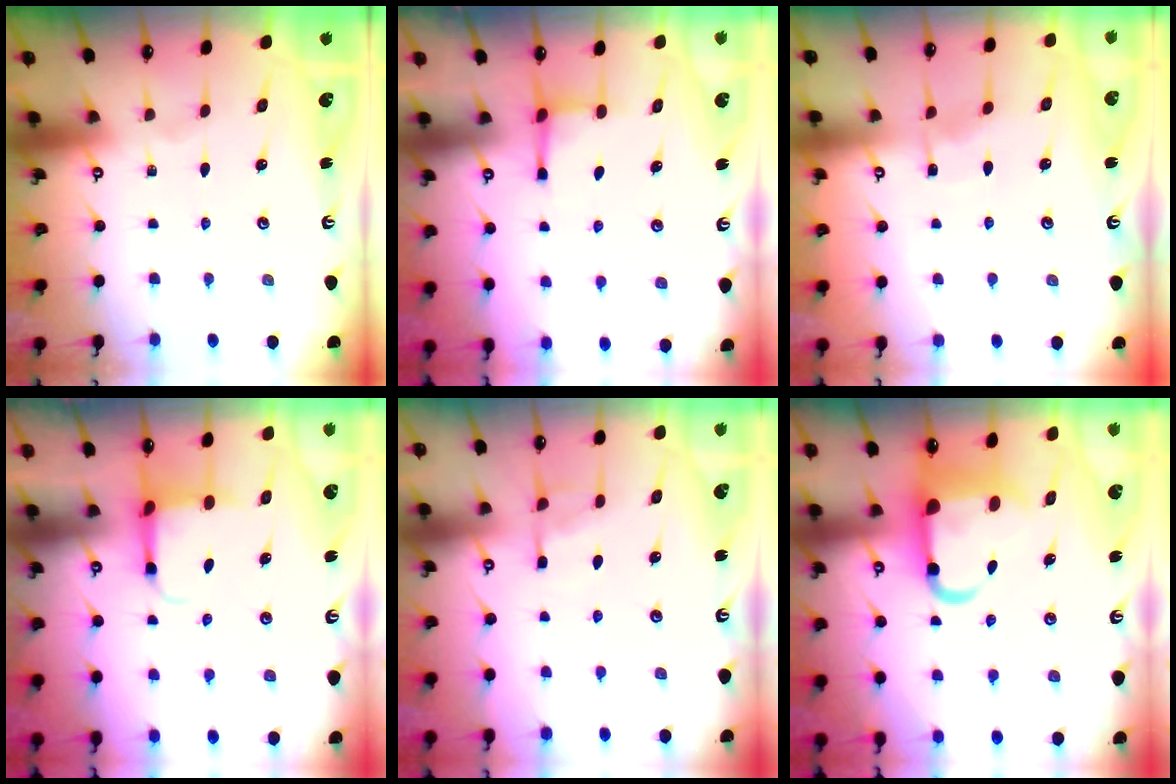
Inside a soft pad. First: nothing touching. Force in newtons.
{"total": 2.9, "press": 2.9, "slide": 0.4}
{"total": 4.2, "press": 4.2, "slide": 0.5}
{"total": 3.8, "press": 3.6, "slide": 1.2}
{"total": 5.9, "press": 5.9, "slide": 0.2}
{"total": 8.8, "press": 8.4, "slide": 2.4}